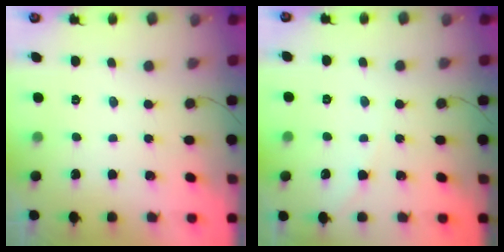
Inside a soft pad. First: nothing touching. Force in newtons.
{"total": 4.0, "press": 3.9, "slide": 0.6}